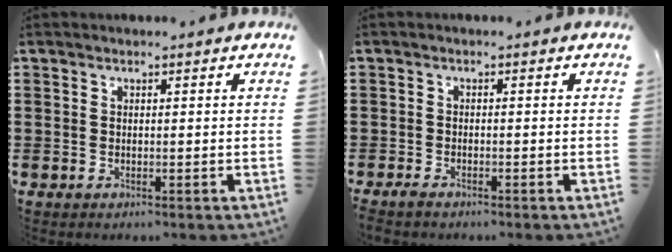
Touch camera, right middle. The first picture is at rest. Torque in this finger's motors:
{"motor_torque": [0.20, 0.12, 0.05, 0.03]}